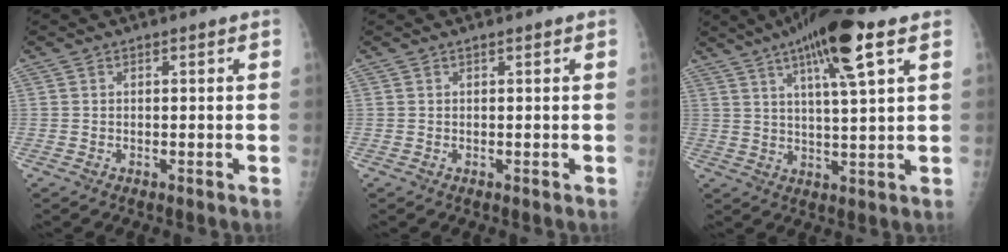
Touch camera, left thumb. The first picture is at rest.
{"total": 0.0}
{"total": 13.2, "force": [6.5, 2.0, 11.3], "torque": [-0.185, -0.011, 0.108]}